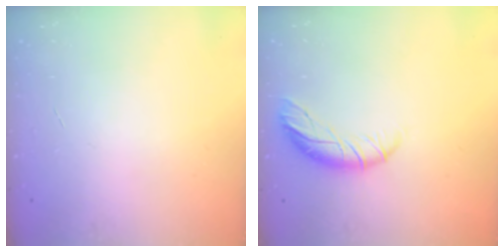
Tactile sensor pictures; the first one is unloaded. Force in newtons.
{"total": 9.4, "press": 9.2, "slide": 2.0}